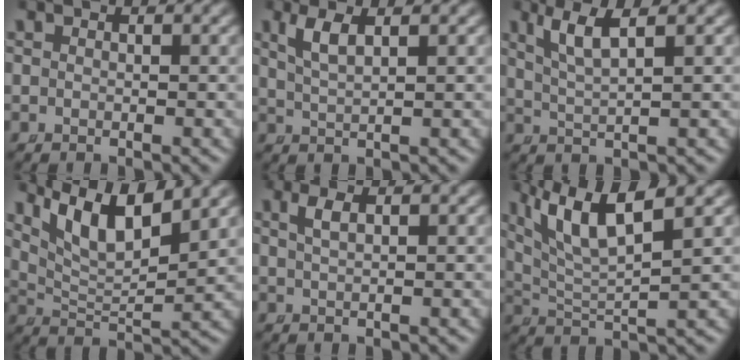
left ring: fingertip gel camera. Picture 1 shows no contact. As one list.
[{"total": 2.2, "force": [1.1, 0.4, 1.9], "torque": [-0.044, -0.004, 0.031]}, {"total": 3.5, "force": [1.7, 0.8, 2.9], "torque": [-0.060, 0.000, 0.038]}, {"total": 7.2, "force": [4.0, 3.2, 5.0], "torque": [-0.086, -0.004, 0.073]}, {"total": 1.2, "force": [0.6, 0.0, 1.1], "torque": [-0.021, -0.002, 0.019]}, {"total": 7.4, "force": [3.5, 3.6, 5.4], "torque": [-0.111, 0.006, 0.060]}]